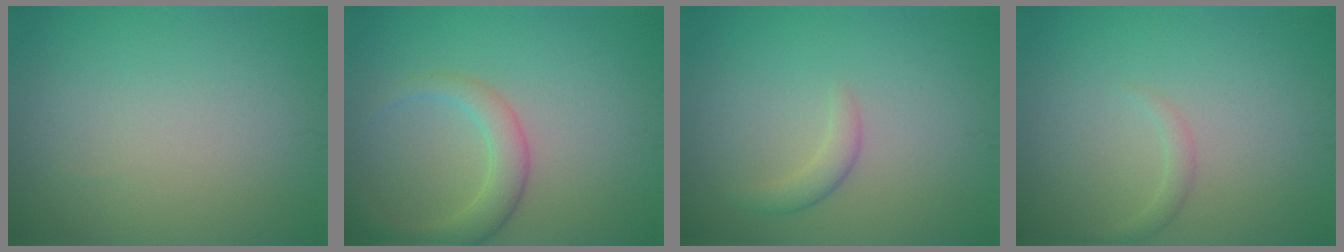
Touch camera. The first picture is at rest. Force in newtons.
{"total": 3.3, "press": 3.3, "slide": 0.1}
{"total": 1.6, "press": 1.6, "slide": 0.0}
{"total": 1.0, "press": 1.0, "slide": 0.1}